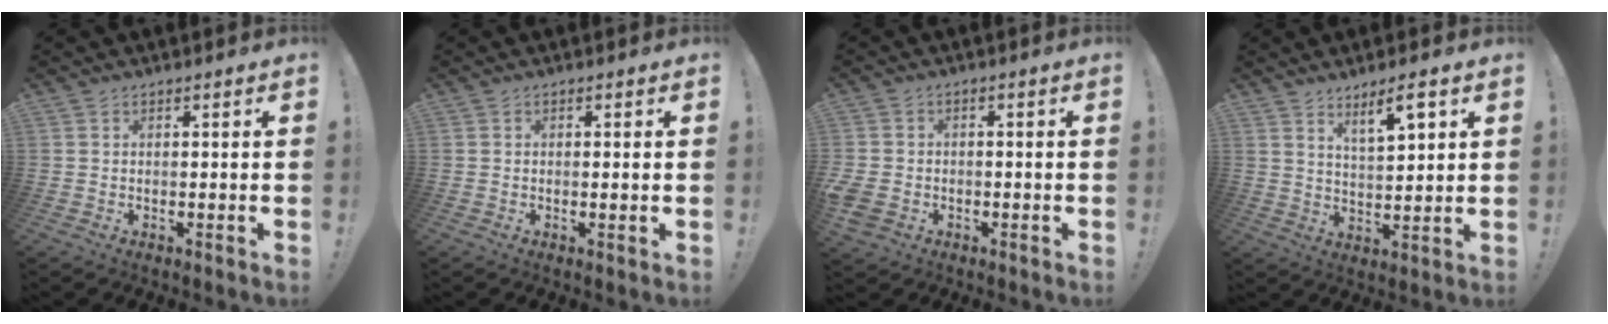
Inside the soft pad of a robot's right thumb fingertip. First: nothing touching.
{"total": 0.8, "force": [0.2, -0.3, 0.7], "torque": [-0.006, -0.005, 0.002]}
{"total": 4.5, "force": [-1.4, 3.6, 2.3], "torque": [-0.072, 0.001, -0.023]}
{"total": 7.1, "force": [4.9, 1.1, 5.0], "torque": [-0.075, -0.030, 0.080]}